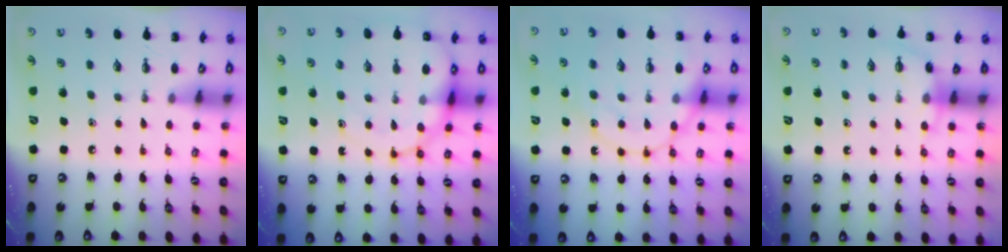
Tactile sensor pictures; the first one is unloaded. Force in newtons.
{"total": 15.7, "press": 15.3, "slide": 3.7}
{"total": 16.8, "press": 16.7, "slide": 1.6}
{"total": 4.9, "press": 4.8, "slide": 0.8}